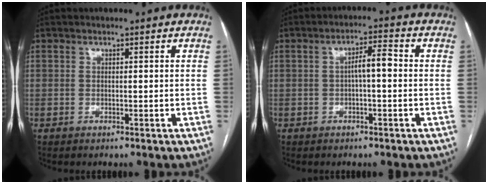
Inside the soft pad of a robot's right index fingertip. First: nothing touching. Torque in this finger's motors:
{"motor_torque": [0.66, 0.03, 0.23, 0.08]}